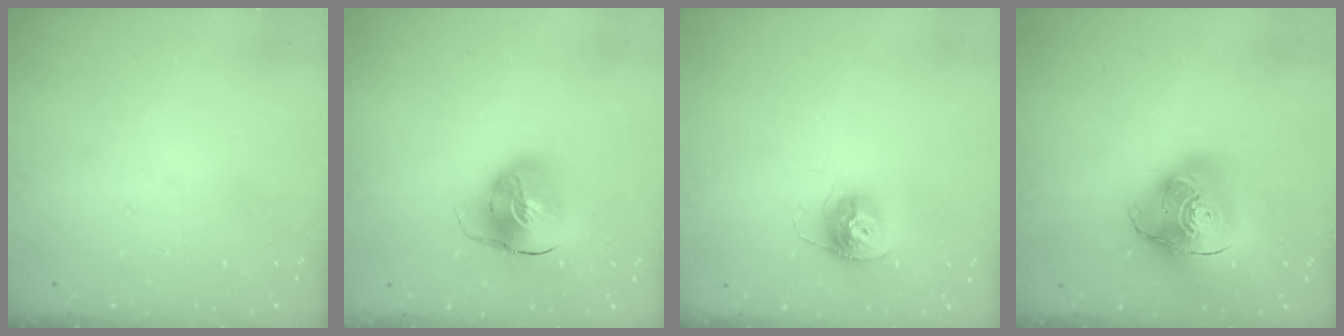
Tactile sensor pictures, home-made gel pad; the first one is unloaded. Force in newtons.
{"total": 11.5, "press": 11.4, "slide": 1.5}
{"total": 11.4, "press": 11.3, "slide": 0.8}
{"total": 18.0, "press": 17.8, "slide": 2.4}